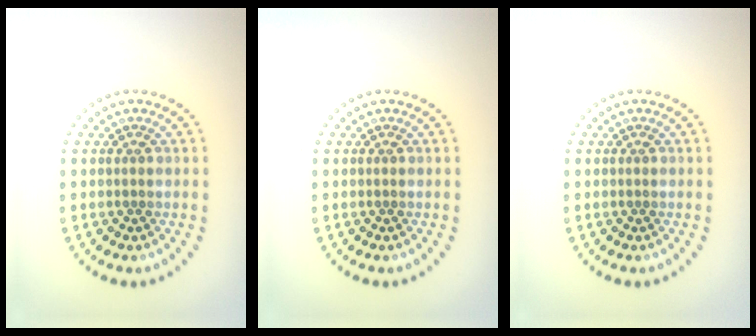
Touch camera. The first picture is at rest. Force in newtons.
{"total": 0.0}
{"total": 0.0}